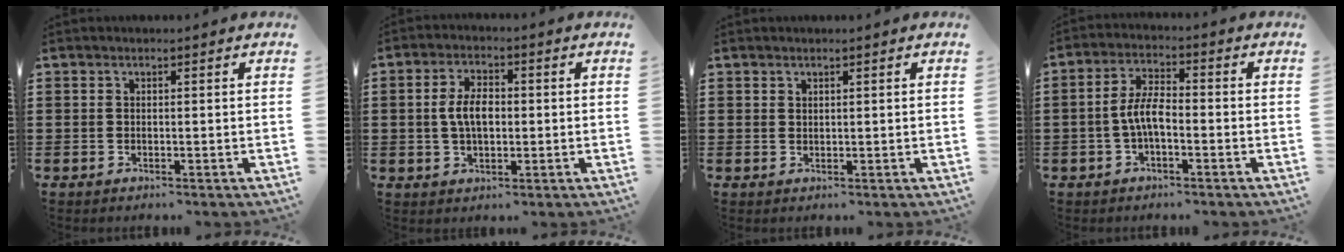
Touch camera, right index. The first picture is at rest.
{"total": 5.4, "force": [0.0, 2.9, 4.5], "torque": [-0.096, 0.002, -0.008]}
{"total": 0.7, "force": [0.6, 0.4, 0.1], "torque": [-0.004, 0.002, 0.012]}
{"total": 5.7, "force": [-1.2, 2.3, 5.1], "torque": [-0.117, 0.000, -0.030]}